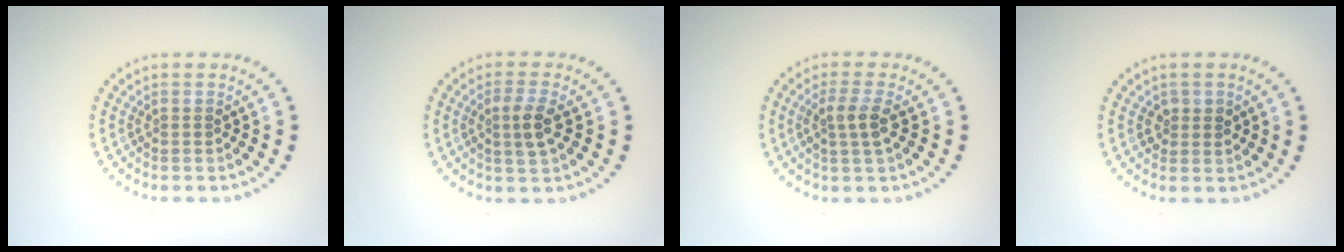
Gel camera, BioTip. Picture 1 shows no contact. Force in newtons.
{"total": 2.6, "press": 2.4, "slide": 1.0}
{"total": 2.4, "press": 2.1, "slide": 1.0}
{"total": 1.3, "press": 1.3, "slide": 0.3}